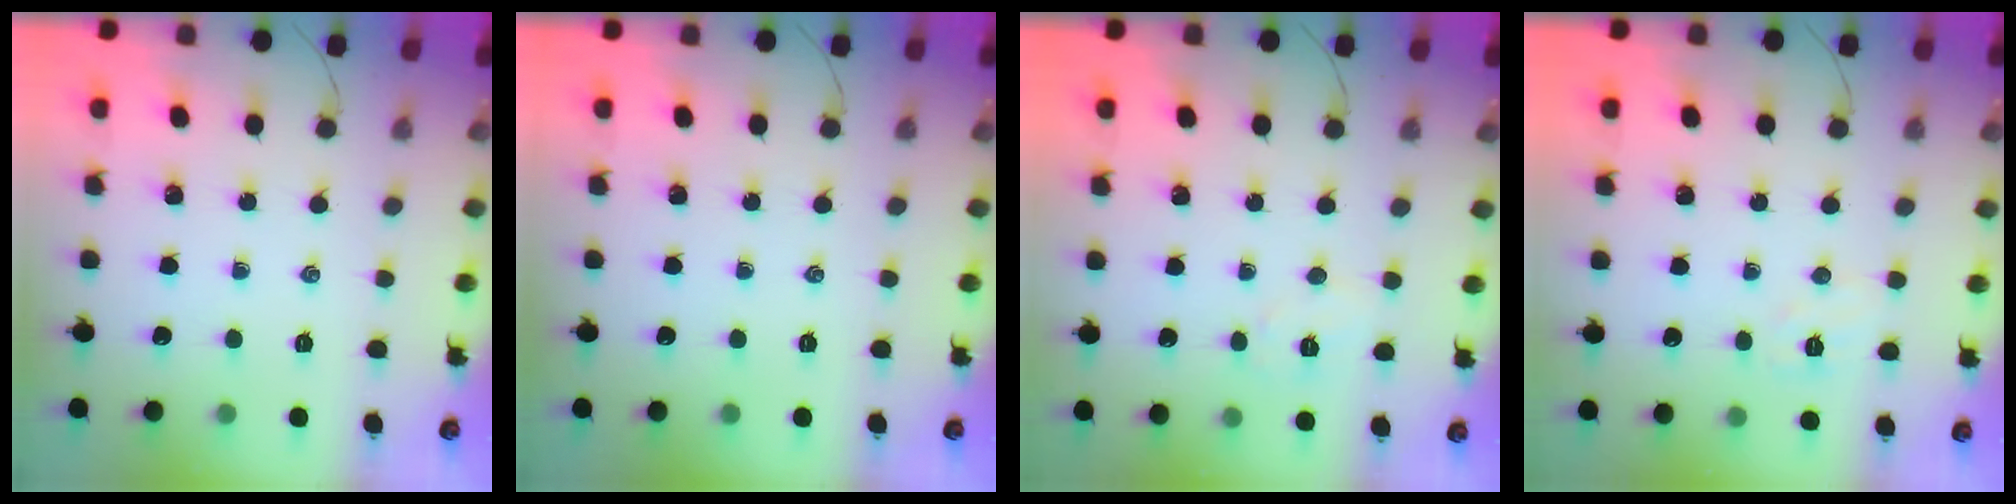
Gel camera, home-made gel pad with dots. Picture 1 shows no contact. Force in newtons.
{"total": 0.0}
{"total": 3.9, "press": 3.9, "slide": 0.8}
{"total": 5.4, "press": 5.2, "slide": 1.3}